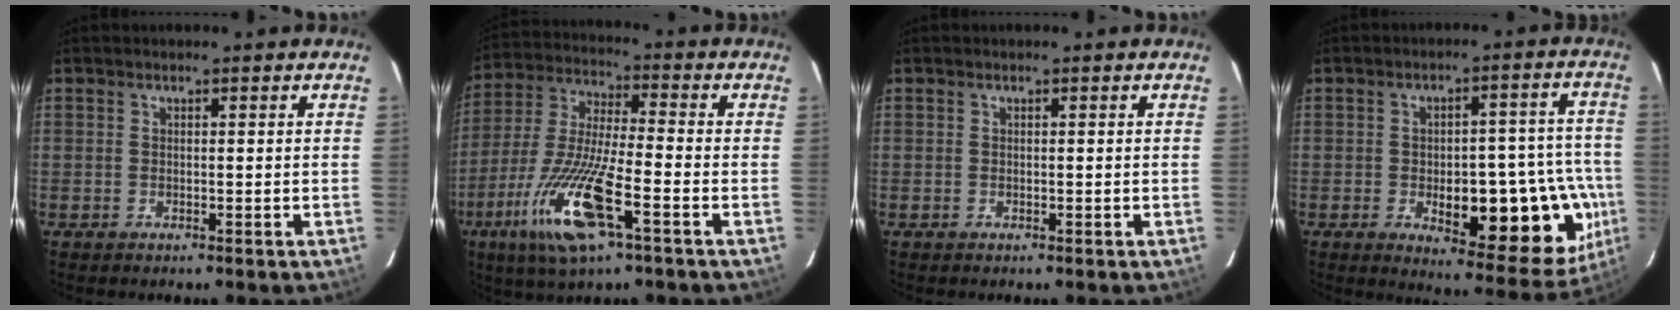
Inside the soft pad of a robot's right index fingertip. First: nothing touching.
{"total": 15.2, "force": [-6.9, 2.0, 13.5], "torque": [-0.280, -0.024, -0.126]}
{"total": 0.0}
{"total": 18.8, "force": [-5.2, 6.7, 16.7], "torque": [-0.135, 0.030, -0.041]}